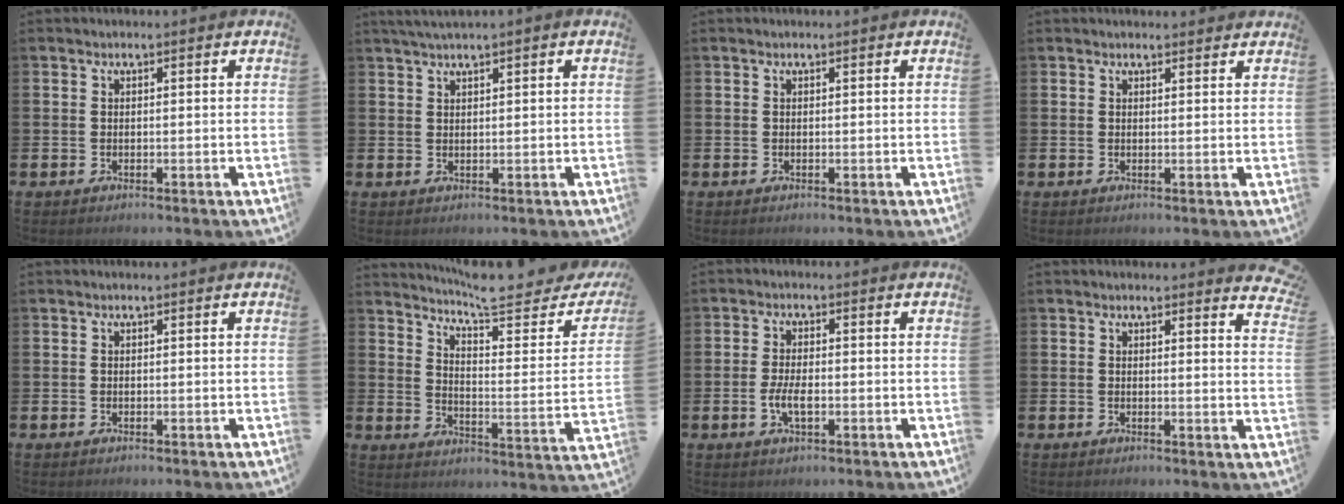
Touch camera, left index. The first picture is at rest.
{"total": 1.7, "force": [1.4, -0.1, 1.0], "torque": [-0.026, 0.003, 0.028]}
{"total": 0.0}
{"total": 1.1, "force": [1.1, 0.3, 0.1], "torque": [0.007, -0.001, 0.018]}
{"total": 0.0}
{"total": 6.6, "force": [5.9, 0.7, 3.0], "torque": [-0.066, -0.050, 0.092]}
{"total": 3.3, "force": [-0.8, 1.4, 2.9], "torque": [-0.059, 0.000, -0.017]}
{"total": 2.1, "force": [2.1, 0.2, 0.1], "torque": [0.011, -0.017, 0.034]}